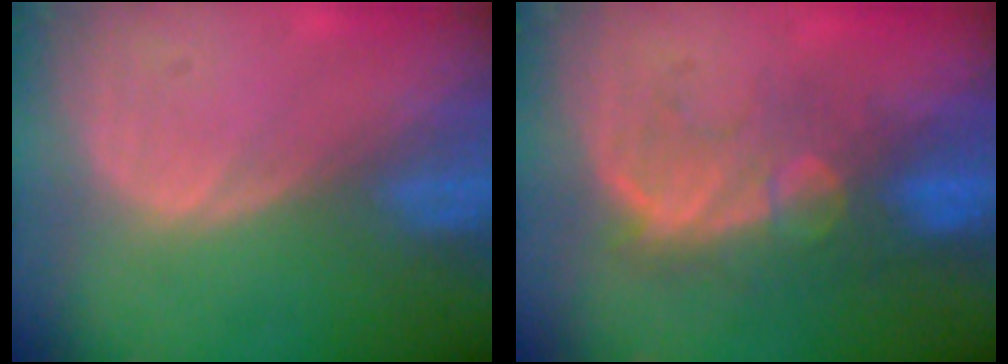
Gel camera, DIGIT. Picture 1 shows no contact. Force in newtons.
{"total": 8.8, "press": 8.2, "slide": 3.2}